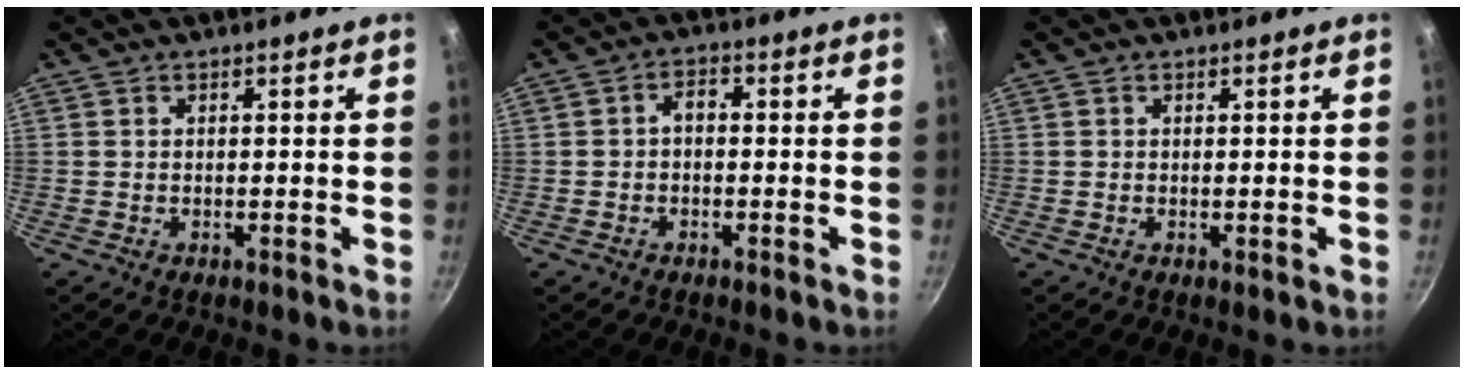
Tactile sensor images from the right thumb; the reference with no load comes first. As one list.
[{"total": 2.5, "force": [-0.6, 1.6, 1.8], "torque": [-0.027, 0.016, -0.013]}, {"total": 0.0}]